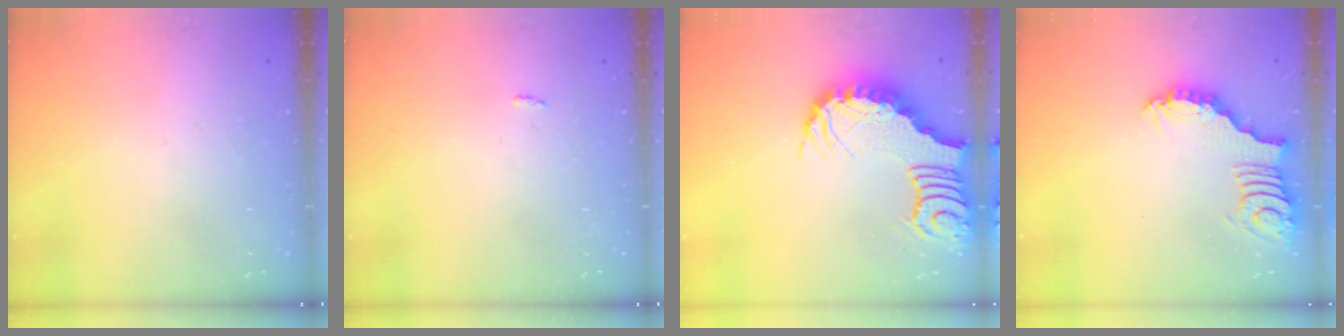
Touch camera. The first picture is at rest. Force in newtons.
{"total": 2.5, "press": 2.5, "slide": 0.2}
{"total": 3.8, "press": 3.7, "slide": 0.7}
{"total": 3.2, "press": 3.2, "slide": 0.1}